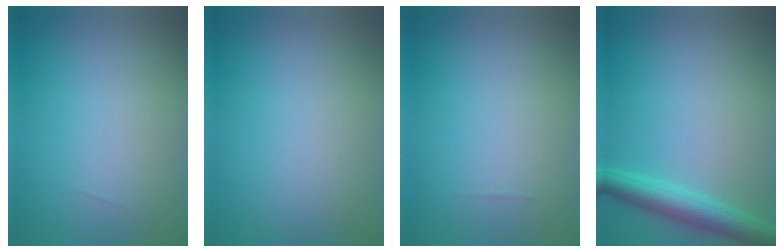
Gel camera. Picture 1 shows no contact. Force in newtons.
{"total": 0.0}
{"total": 0.0}
{"total": 3.8, "press": 3.8, "slide": 0.2}